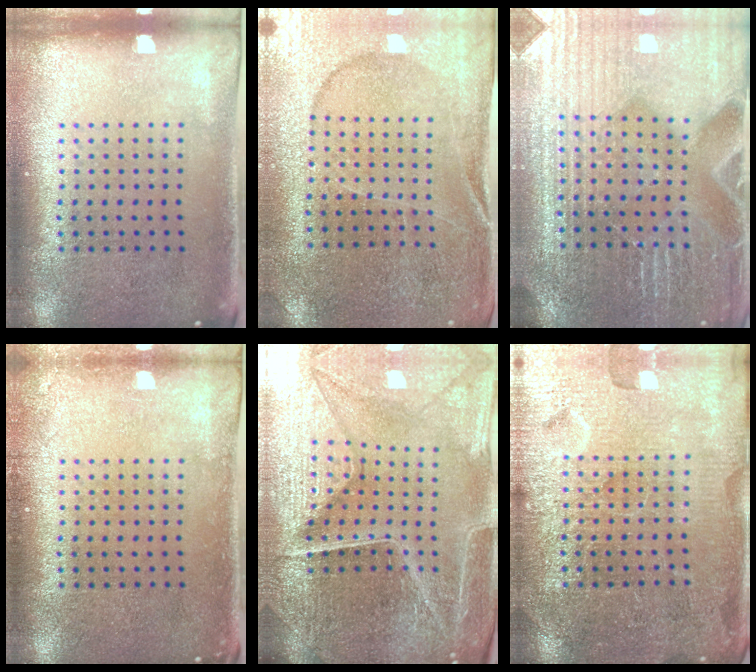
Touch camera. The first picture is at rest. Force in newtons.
{"total": 1.5, "press": 1.5, "slide": 0.2}
{"total": 4.9, "press": 4.6, "slide": 1.6}
{"total": 0.8, "press": 0.8, "slide": 0.1}
{"total": 5.4, "press": 5.1, "slide": 1.7}
{"total": 4.4, "press": 4.4, "slide": 0.6}